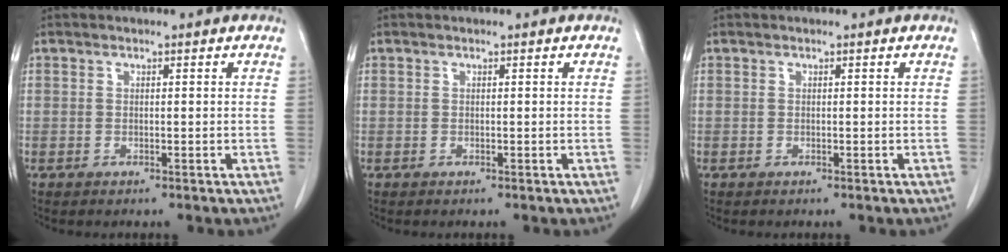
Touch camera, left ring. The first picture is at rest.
{"total": 0.0}
{"total": 0.0}